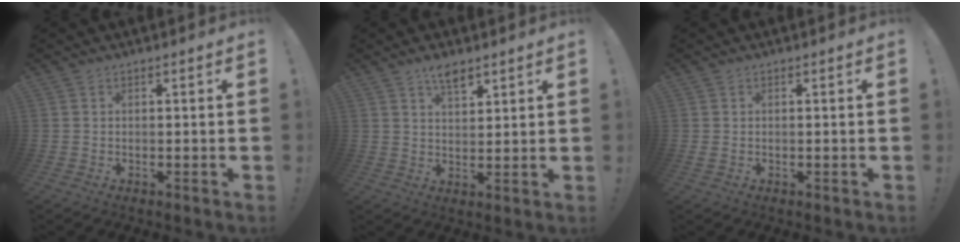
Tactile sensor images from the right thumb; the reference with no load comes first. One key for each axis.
{"total": 5.9, "fx": 4.2, "fy": 2.5, "fz": 3.2, "tx": -0.049, "ty": -0.022, "tz": 0.074}
{"total": 0.6, "fx": 0.2, "fy": 0.2, "fz": 0.5, "tx": -0.005, "ty": -0.002, "tz": 0.002}